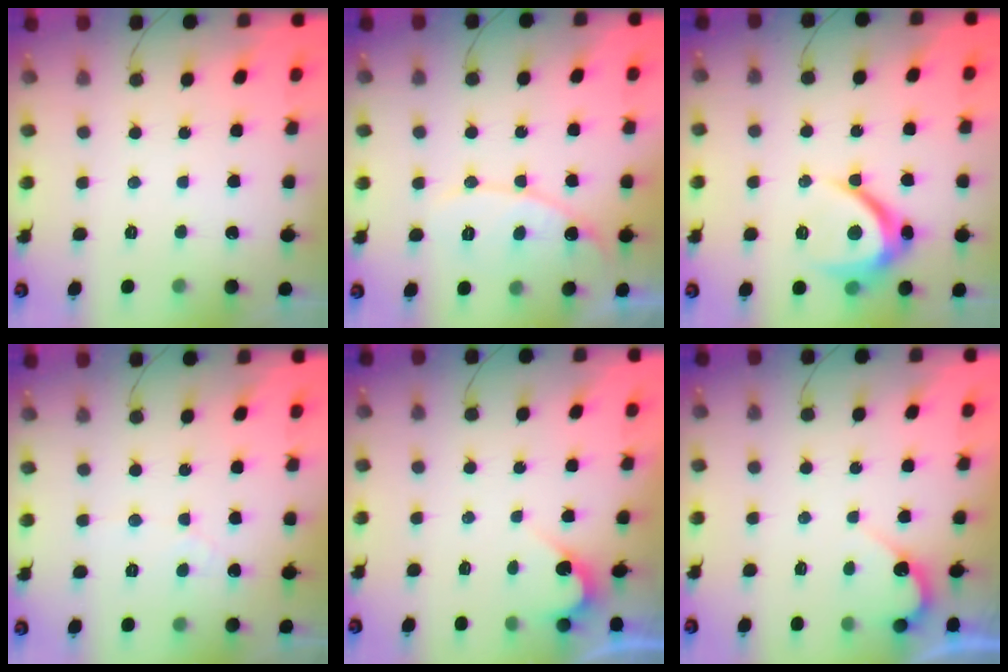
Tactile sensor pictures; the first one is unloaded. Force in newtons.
{"total": 9.9, "press": 9.9, "slide": 0.8}
{"total": 9.6, "press": 9.6, "slide": 0.9}
{"total": 2.8, "press": 2.8, "slide": 0.2}
{"total": 2.8, "press": 2.8, "slide": 0.2}
{"total": 4.5, "press": 4.5, "slide": 0.3}